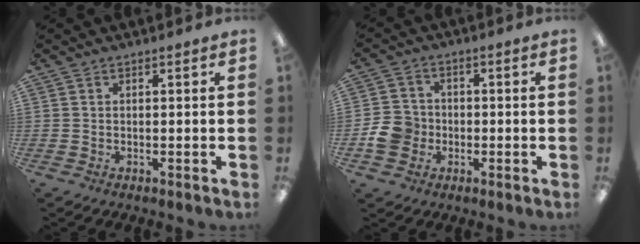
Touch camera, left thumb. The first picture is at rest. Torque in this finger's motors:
{"motor_torque": [-0.46, 0.48, -0.02, 0.02, 0.01]}